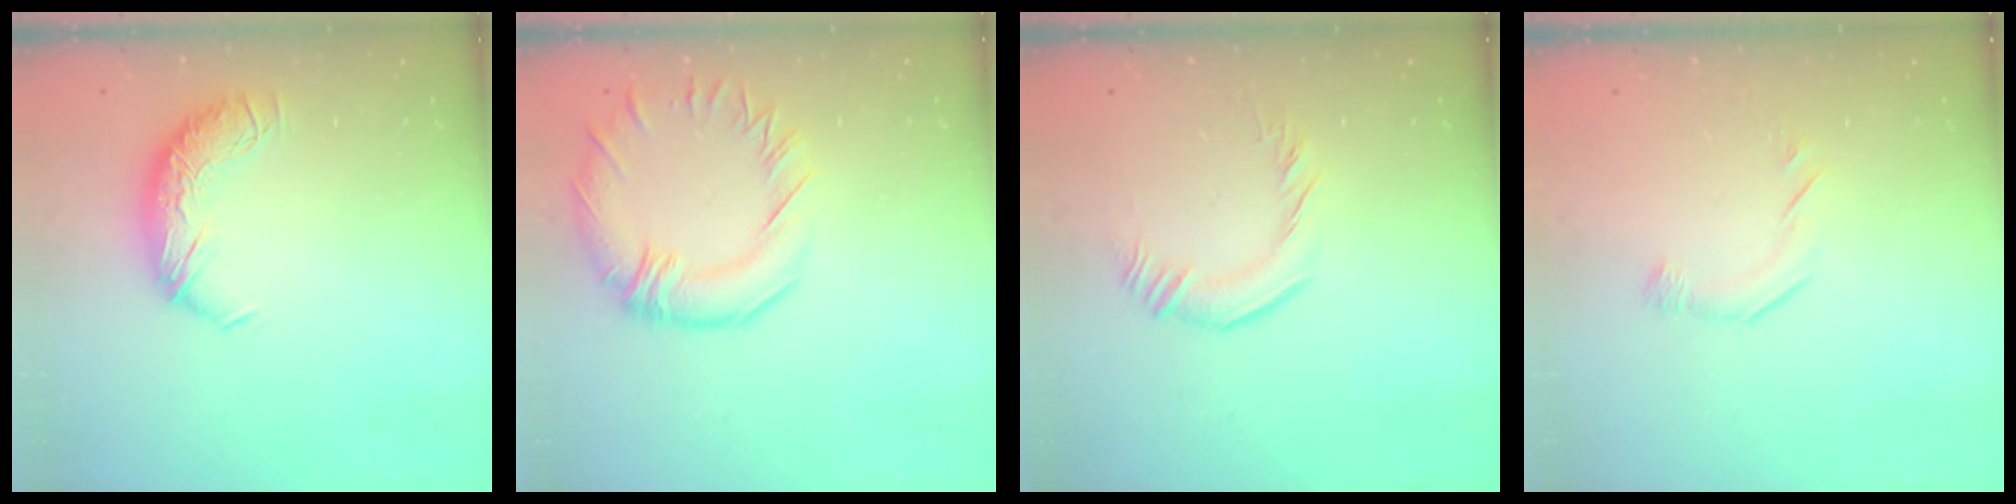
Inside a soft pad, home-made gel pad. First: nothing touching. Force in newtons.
{"total": 4.5, "press": 4.2, "slide": 1.6}
{"total": 0.9, "press": 0.6, "slide": 0.7}
{"total": 5.7, "press": 5.6, "slide": 0.9}